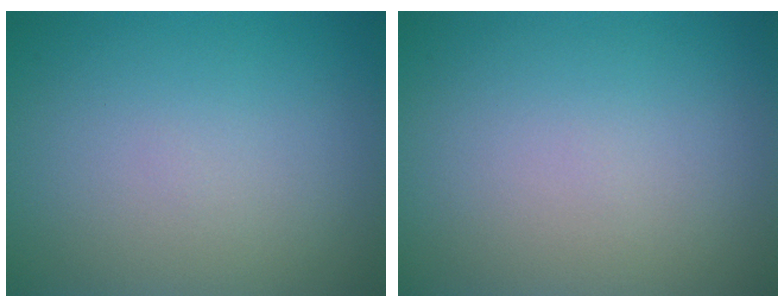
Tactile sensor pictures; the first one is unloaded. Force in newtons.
{"total": 0.0}